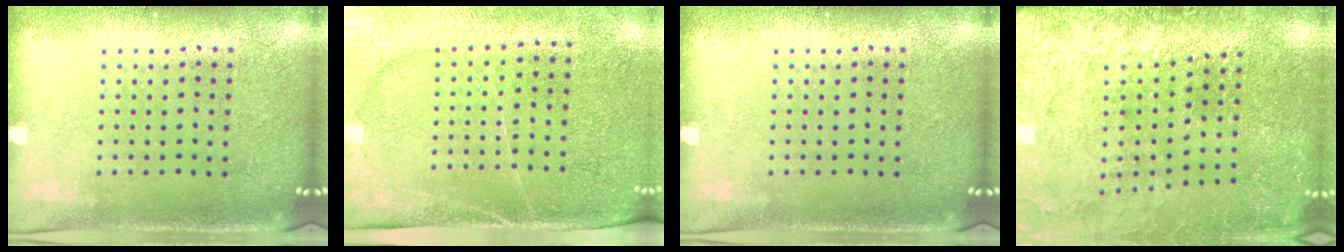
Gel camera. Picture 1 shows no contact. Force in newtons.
{"total": 3.0, "press": 2.8, "slide": 1.1}
{"total": 0.0}
{"total": 3.0, "press": 3.0, "slide": 0.5}